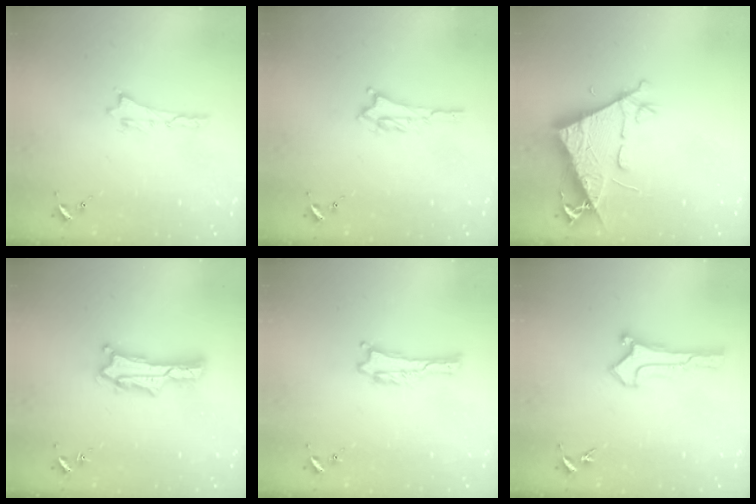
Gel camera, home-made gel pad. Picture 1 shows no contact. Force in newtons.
{"total": 1.5, "press": 1.5, "slide": 0.3}
{"total": 8.6, "press": 8.5, "slide": 1.2}
{"total": 2.0, "press": 2.0, "slide": 0.3}
{"total": 0.0}
{"total": 0.0}